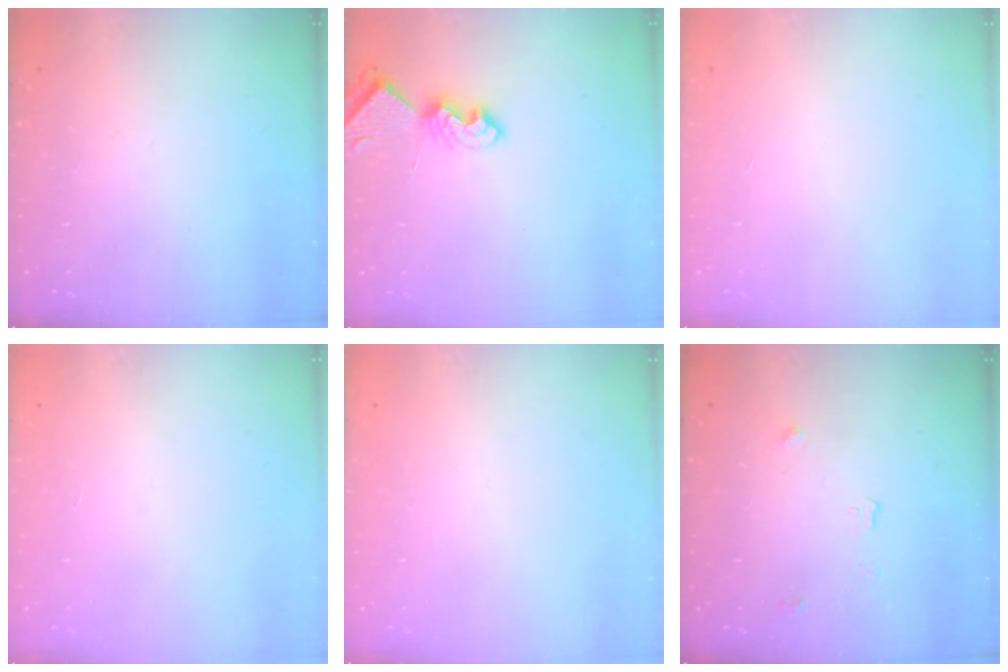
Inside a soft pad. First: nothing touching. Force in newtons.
{"total": 6.3, "press": 6.3, "slide": 0.5}
{"total": 0.0}
{"total": 0.0}
{"total": 0.0}
{"total": 3.3, "press": 3.2, "slide": 0.4}